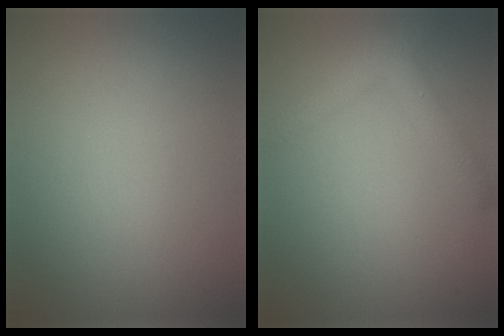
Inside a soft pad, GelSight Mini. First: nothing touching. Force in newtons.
{"total": 3.3, "press": 3.3, "slide": 0.1}